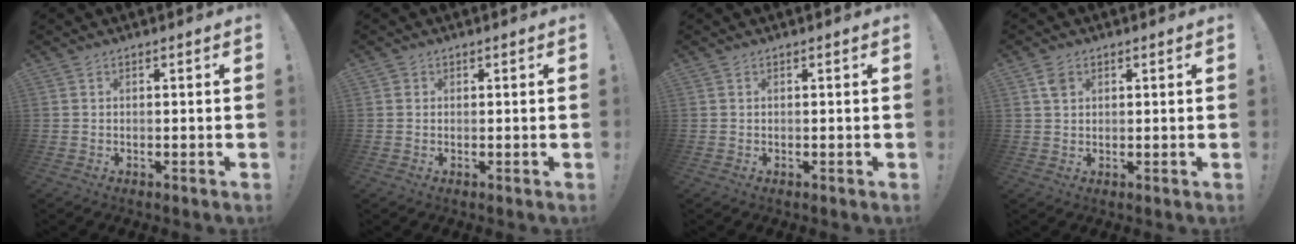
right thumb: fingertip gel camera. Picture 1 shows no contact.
{"total": 0.8, "force": [0.3, 0.7, 0.1], "torque": [0.005, -0.002, 0.005]}
{"total": 0.0}
{"total": 2.9, "force": [1.5, 2.1, 1.3], "torque": [-0.007, -0.005, 0.024]}